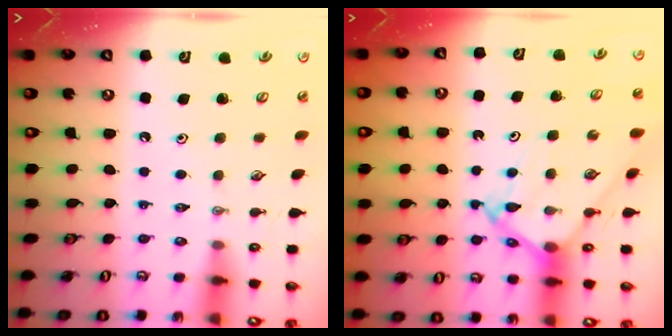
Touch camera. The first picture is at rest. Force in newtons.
{"total": 8.8, "press": 8.8, "slide": 0.7}